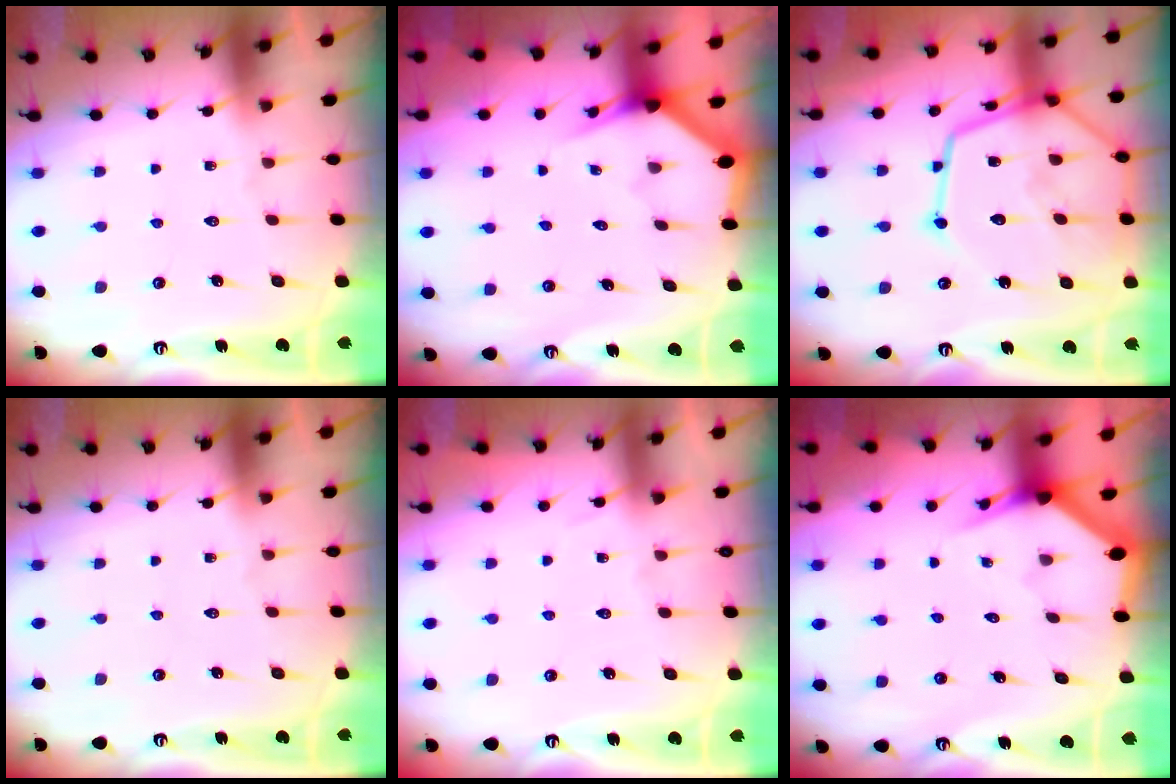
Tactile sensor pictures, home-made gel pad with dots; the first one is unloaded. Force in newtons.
{"total": 3.1, "press": 3.1, "slide": 0.1}
{"total": 19.1, "press": 19.1, "slide": 1.8}
{"total": 0.0}
{"total": 5.0, "press": 4.9, "slide": 0.7}
{"total": 2.9, "press": 2.9, "slide": 0.0}